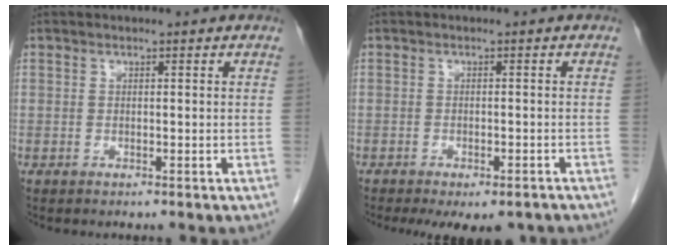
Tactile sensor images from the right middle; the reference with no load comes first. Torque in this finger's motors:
{"motor_torque": [1.33, -0.81, 0.11, 0.05]}